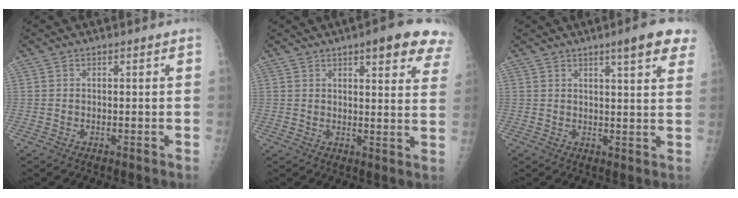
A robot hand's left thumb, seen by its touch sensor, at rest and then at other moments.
{"total": 13.4, "force": [8.4, 3.7, 9.7], "torque": [-0.090, -0.028, 0.089]}
{"total": 8.7, "force": [5.4, 1.3, 6.8], "torque": [-0.072, -0.018, 0.062]}